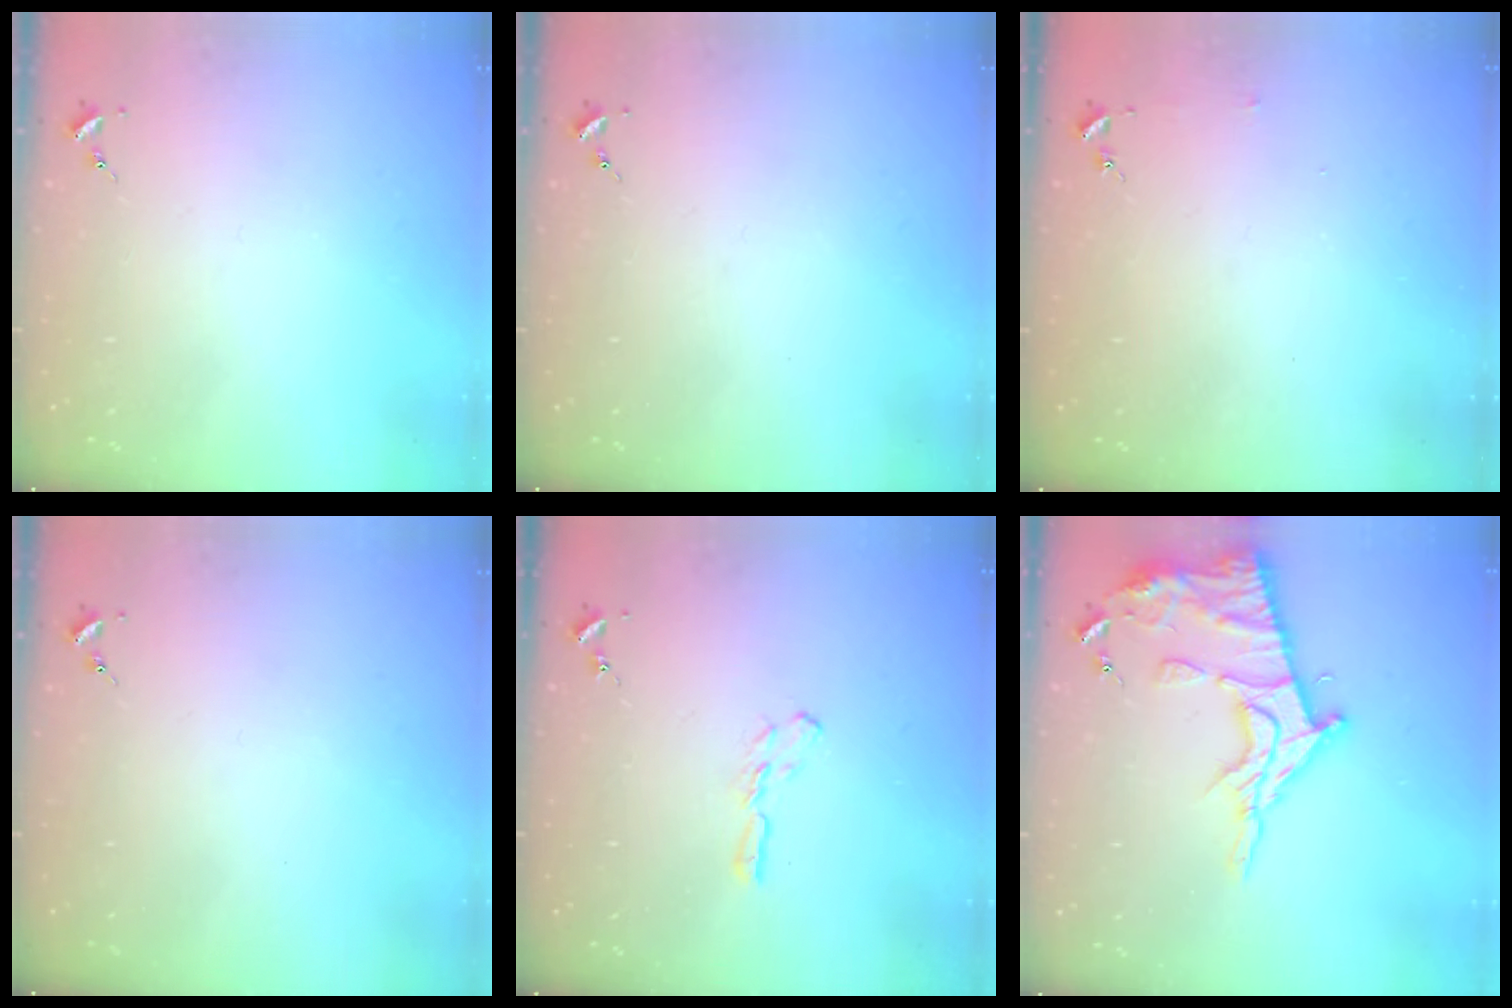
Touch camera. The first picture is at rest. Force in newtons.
{"total": 0.0}
{"total": 2.5, "press": 2.5, "slide": 0.2}
{"total": 0.0}
{"total": 5.6, "press": 5.5, "slide": 0.4}
{"total": 16.7, "press": 16.7, "slide": 1.6}